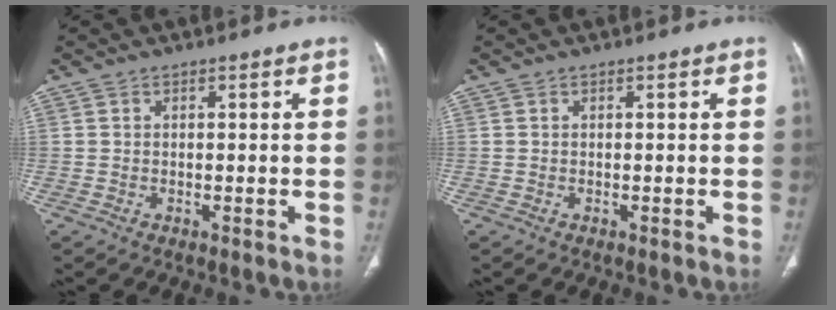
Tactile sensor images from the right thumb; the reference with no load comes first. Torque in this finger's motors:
{"motor_torque": [2.30, 2.26, 0.12, -0.19, 0.05]}